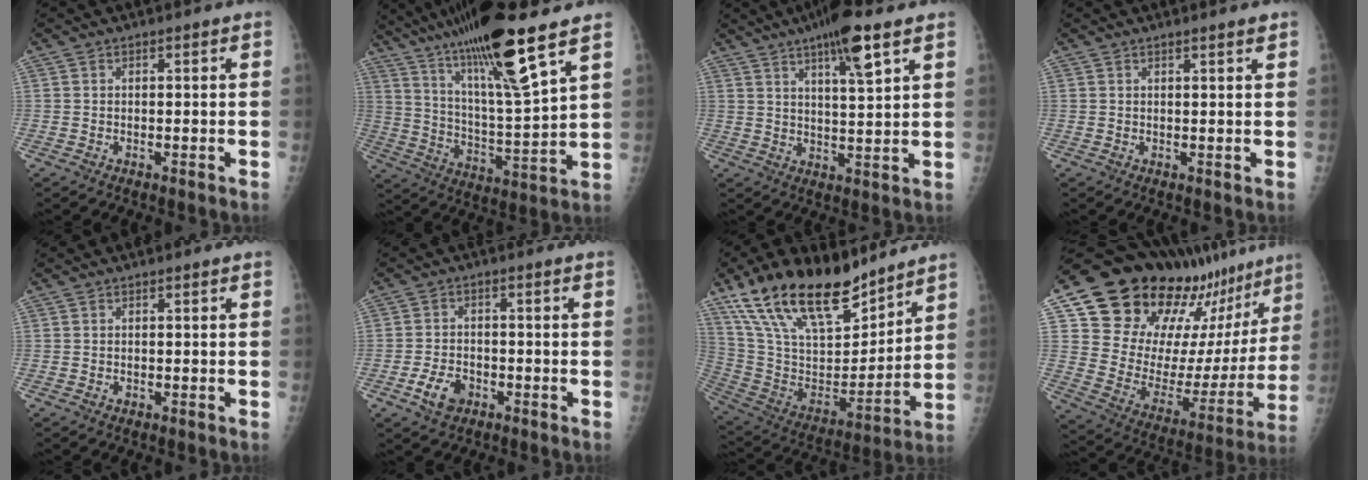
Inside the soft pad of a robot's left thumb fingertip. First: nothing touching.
{"total": 21.5, "force": [13.6, 2.4, 16.5], "torque": [-0.284, -0.054, 0.242]}
{"total": 10.3, "force": [6.1, 1.7, 8.2], "torque": [-0.129, -0.024, 0.096]}
{"total": 1.2, "force": [1.0, -0.1, 0.7], "torque": [-0.006, -0.005, 0.014]}
{"total": 0.8, "force": [-0.5, 0.6, 0.2], "torque": [-0.001, 0.003, -0.010]}
{"total": 5.3, "force": [-2.6, 3.6, 3.0], "torque": [-0.048, 0.014, -0.045]}
{"total": 26.0, "force": [18.3, 10.6, 15.2], "torque": [-0.244, -0.062, 0.330]}
{"total": 28.8, "force": [20.9, 13.6, 14.5], "torque": [-0.196, -0.074, 0.319]}